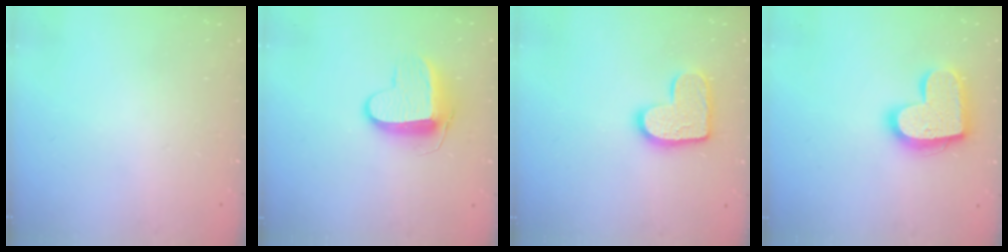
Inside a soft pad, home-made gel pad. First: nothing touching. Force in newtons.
{"total": 11.2, "press": 11.2, "slide": 0.8}
{"total": 12.8, "press": 12.8, "slide": 0.8}
{"total": 17.3, "press": 17.3, "slide": 1.1}